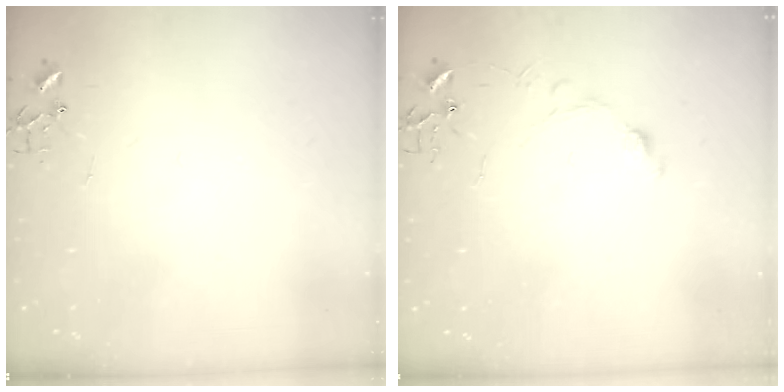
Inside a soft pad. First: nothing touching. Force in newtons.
{"total": 7.3, "press": 7.3, "slide": 0.8}